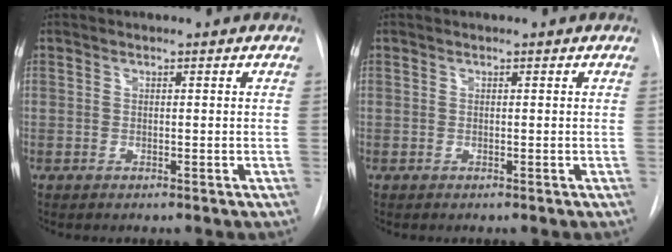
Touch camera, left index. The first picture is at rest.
{"total": 0.0}